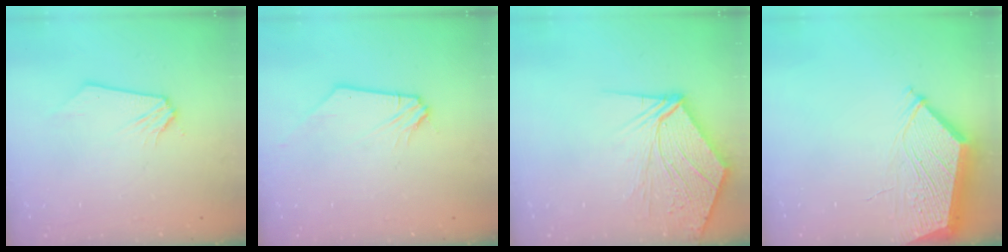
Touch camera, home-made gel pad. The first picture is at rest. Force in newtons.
{"total": 1.1, "press": 1.1, "slide": 0.1}
{"total": 9.8, "press": 9.7, "slide": 1.4}
{"total": 6.9, "press": 6.9, "slide": 0.8}